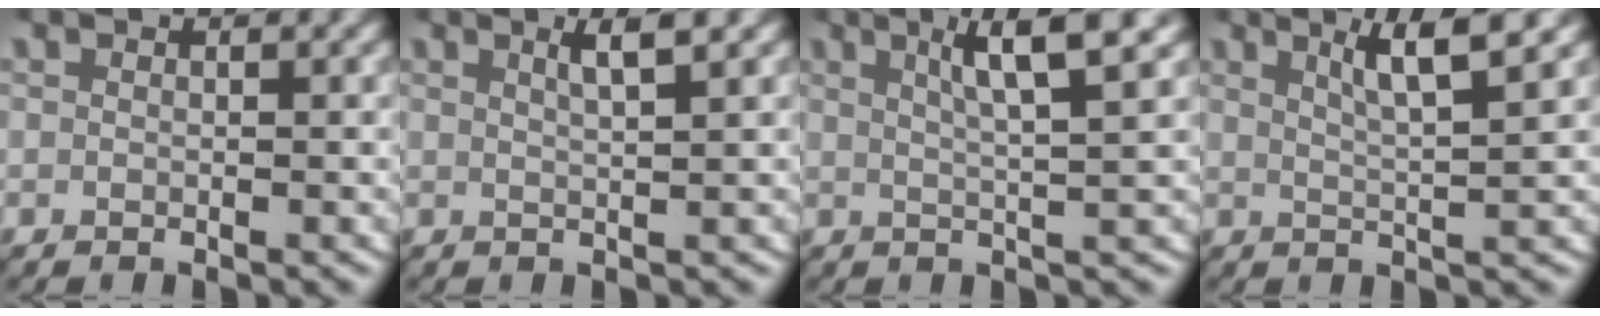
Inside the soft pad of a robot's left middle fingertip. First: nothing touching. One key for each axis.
{"total": 2.2, "fx": 1.4, "fy": -0.1, "fz": 1.7, "tx": -0.035, "ty": 0.003, "tz": 0.023}
{"total": 4.9, "fx": 2.5, "fy": 0.6, "fz": 4.2, "tx": -0.070, "ty": 0.008, "tz": 0.035}
{"total": 4.3, "fx": 2.6, "fy": 0.6, "fz": 3.4, "tx": -0.062, "ty": 0.001, "tz": 0.040}